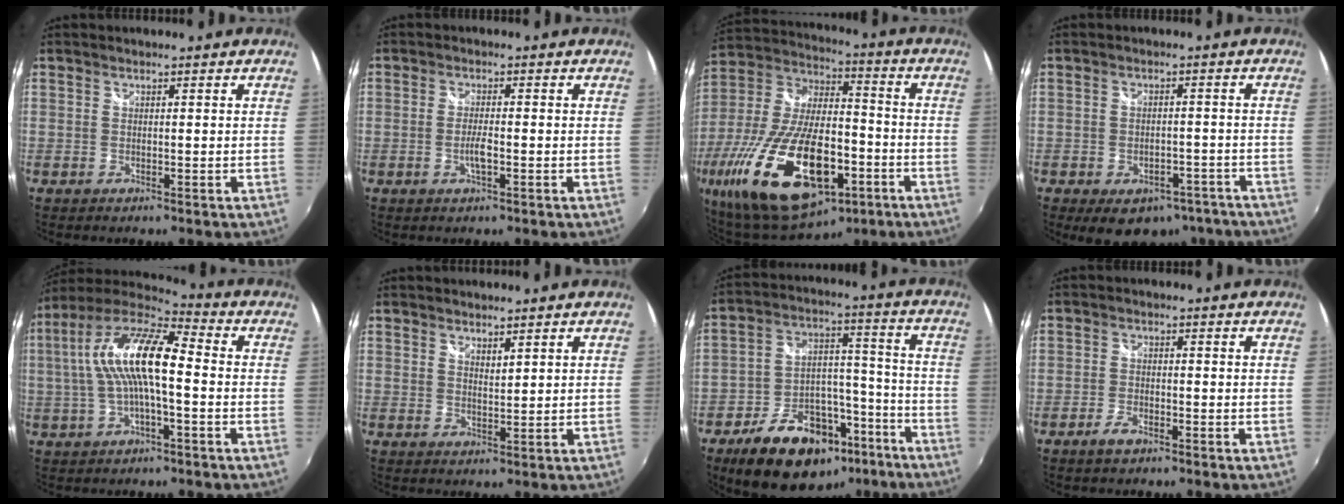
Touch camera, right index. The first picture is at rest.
{"total": 2.8, "force": [-1.0, 0.6, 2.6], "torque": [-0.052, -0.002, -0.019]}
{"total": 30.6, "force": [-12.9, 14.7, 23.5], "torque": [-0.474, -0.045, -0.207]}
{"total": 13.0, "force": [-9.3, 6.7, 6.0], "torque": [-0.121, 0.001, -0.114]}
{"total": 15.2, "force": [0.3, 4.3, 14.6], "torque": [-0.270, 0.018, -0.002]}
{"total": 2.0, "force": [1.7, 0.6, 1.0], "torque": [-0.015, -0.001, 0.029]}
{"total": 20.2, "force": [-13.3, 11.3, 10.2], "torque": [-0.190, 0.046, -0.185]}
{"total": 2.9, "force": [-2.1, 1.2, 1.6], "torque": [-0.044, -0.002, -0.044]}